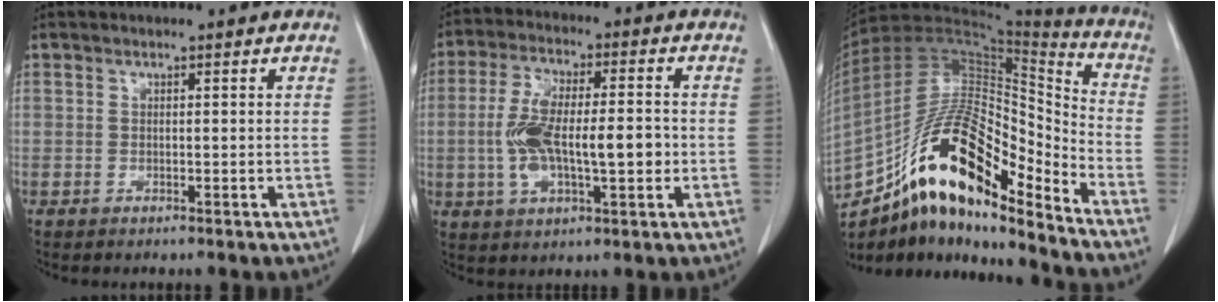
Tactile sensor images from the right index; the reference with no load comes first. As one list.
[{"total": 11.9, "force": [-1.3, 4.1, 11.1], "torque": [-0.218, 0.015, -0.016]}, {"total": 20.6, "force": [-12.9, 6.0, 14.9], "torque": [-0.282, 0.029, -0.222]}]